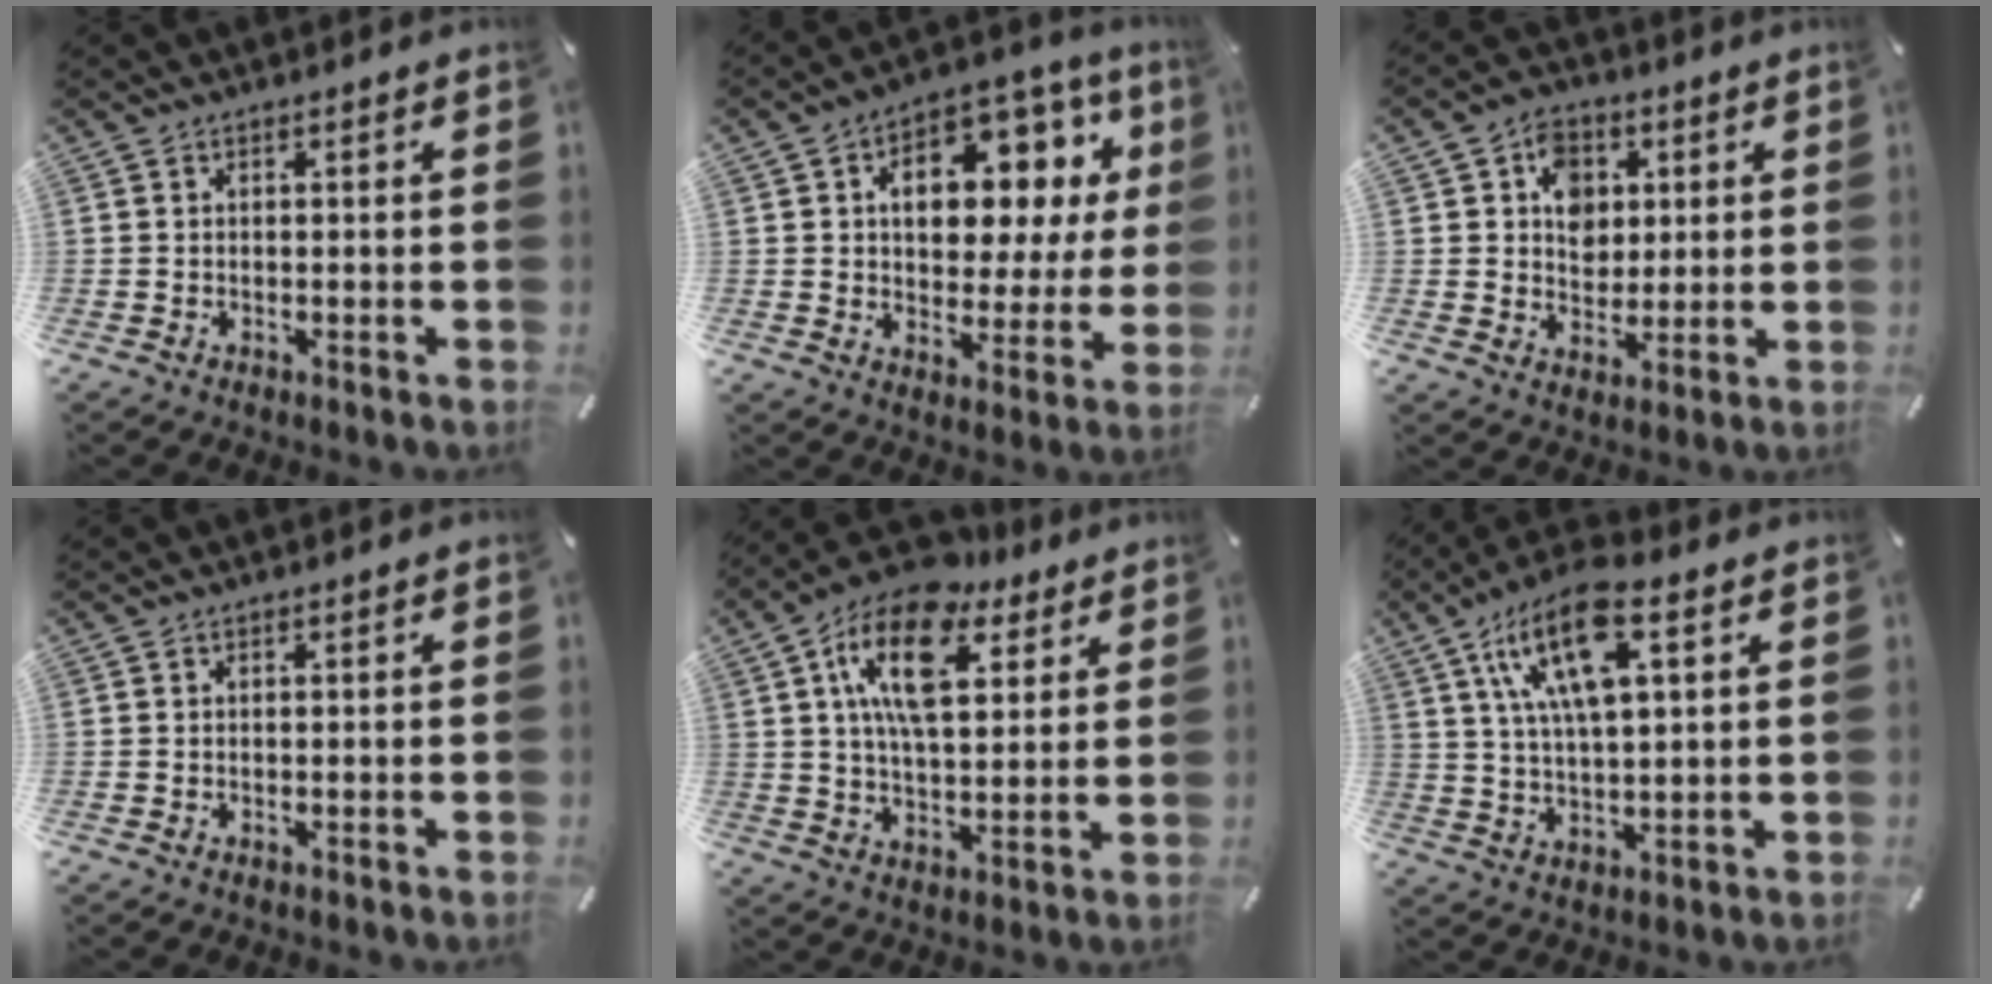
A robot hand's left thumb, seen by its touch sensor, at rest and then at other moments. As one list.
[{"total": 14.7, "force": [4.6, 9.7, 10.1], "torque": [-0.142, -0.025, 0.078]}, {"total": 8.4, "force": [2.1, 7.3, 3.7], "torque": [-0.044, 0.002, 0.034]}, {"total": 0.0}, {"total": 17.3, "force": [8.0, 9.1, 12.3], "torque": [-0.224, -0.018, 0.135]}, {"total": 14.6, "force": [6.6, 5.6, 11.8], "torque": [-0.244, -0.005, 0.112]}]